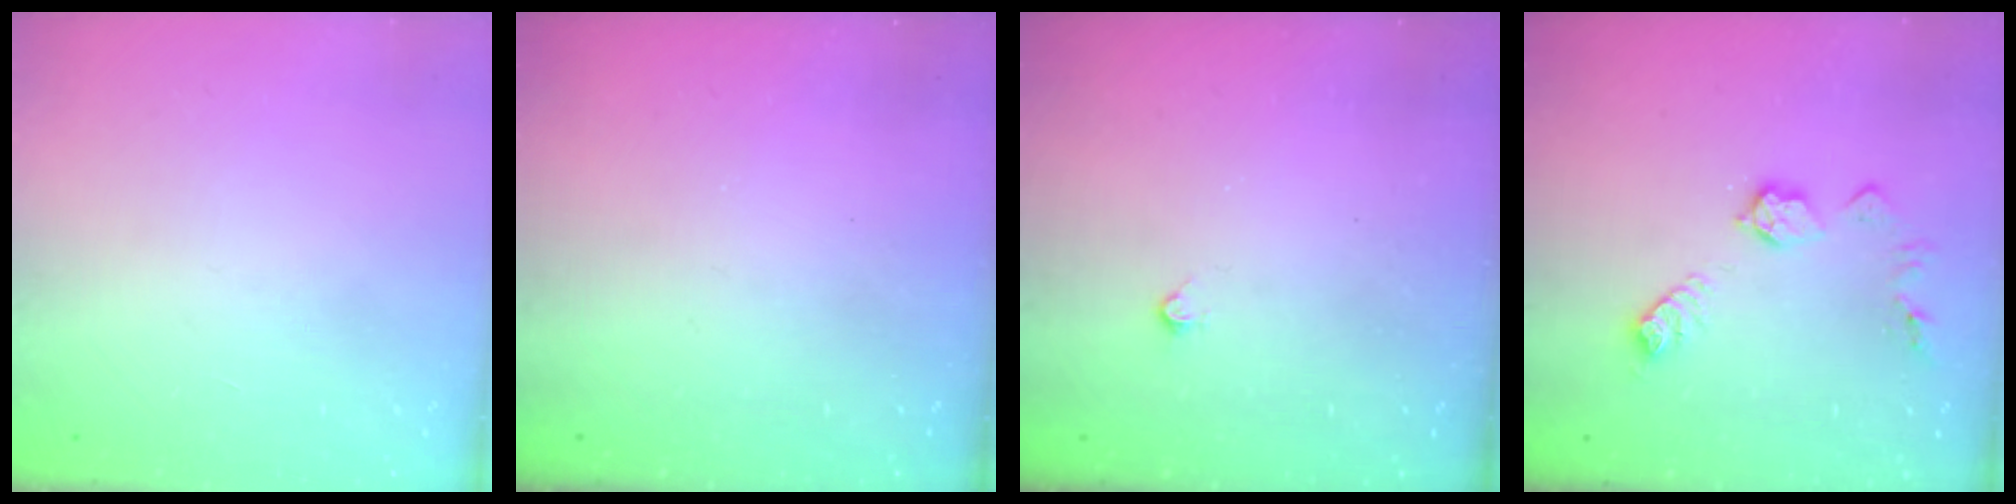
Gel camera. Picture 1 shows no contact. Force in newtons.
{"total": 0.0}
{"total": 2.2, "press": 2.2, "slide": 0.4}
{"total": 10.1, "press": 10.1, "slide": 0.6}